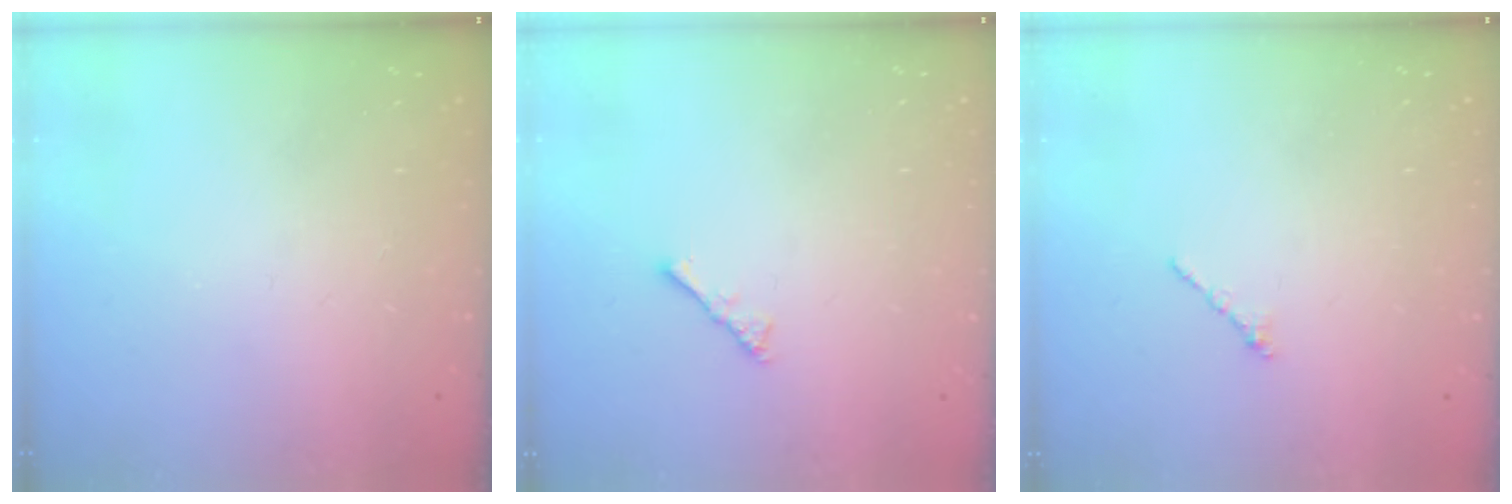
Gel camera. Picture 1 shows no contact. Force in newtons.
{"total": 2.1, "press": 2.1, "slide": 0.5}
{"total": 1.2, "press": 1.1, "slide": 0.5}